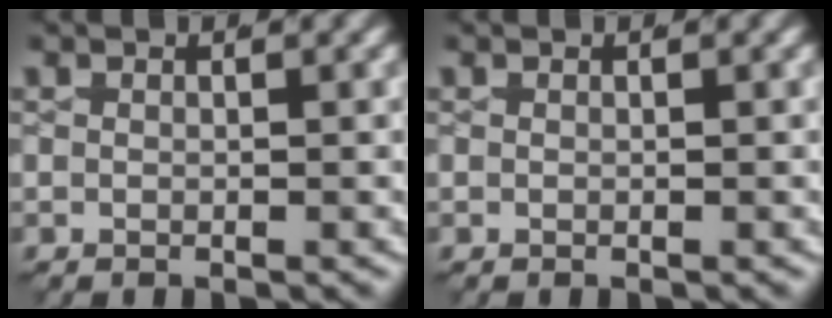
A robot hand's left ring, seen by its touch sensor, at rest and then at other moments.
{"total": 0.0}